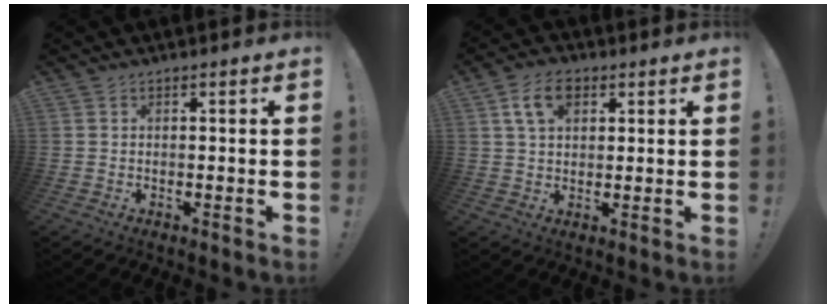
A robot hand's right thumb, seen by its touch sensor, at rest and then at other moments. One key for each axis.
{"total": 8.3, "fx": 3.5, "fy": 5.1, "fz": 5.5, "tx": -0.095, "ty": 0.007, "tz": 0.068}